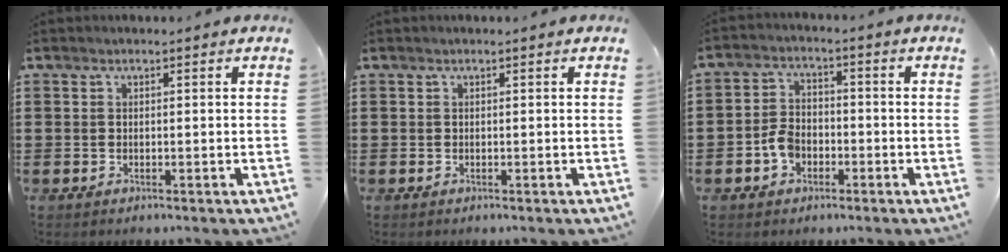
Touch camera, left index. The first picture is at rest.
{"total": 0.0}
{"total": 4.3, "force": [-2.0, 3.0, 2.4], "torque": [-0.060, 0.005, -0.041]}